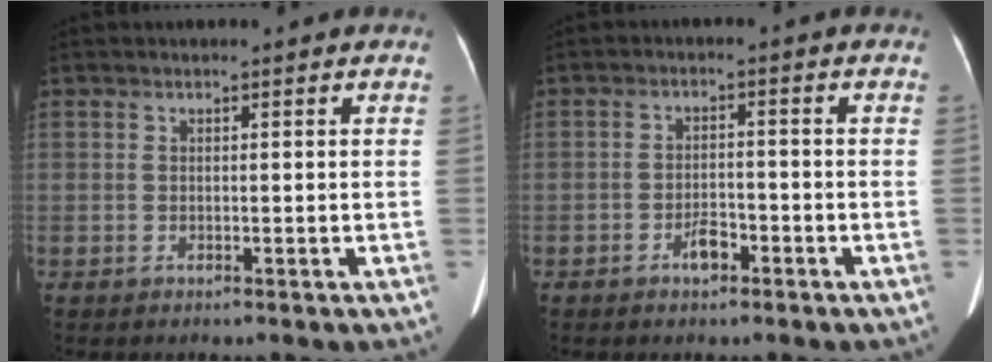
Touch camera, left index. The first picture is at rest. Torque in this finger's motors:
{"motor_torque": [-0.05, 0.07, 0.02, 0.05]}